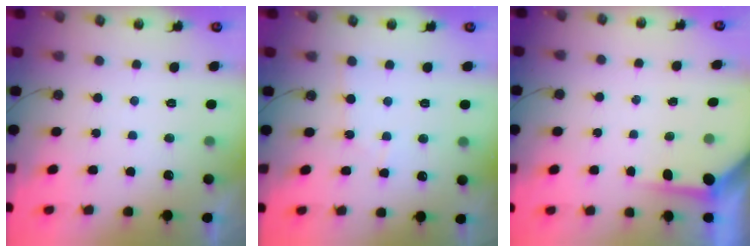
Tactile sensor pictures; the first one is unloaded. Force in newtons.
{"total": 2.8, "press": 2.7, "slide": 0.4}
{"total": 3.8, "press": 3.8, "slide": 0.4}